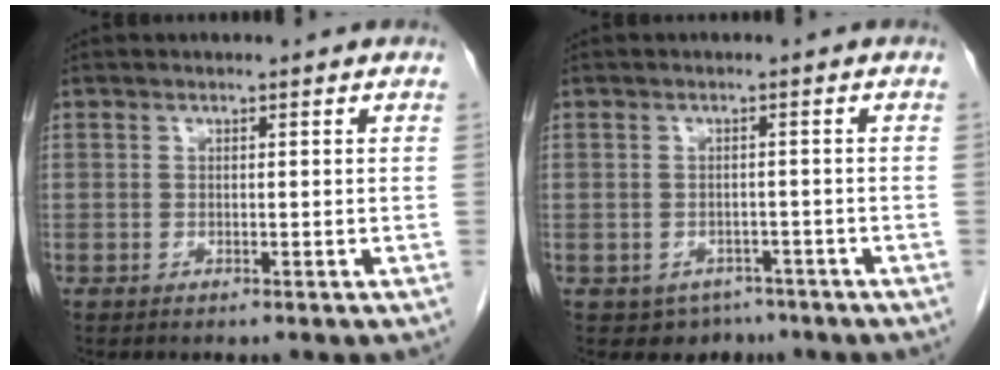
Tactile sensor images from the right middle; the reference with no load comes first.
{"total": 3.8, "force": [-2.7, 2.7, 0.4], "torque": [0.002, 0.008, -0.032]}